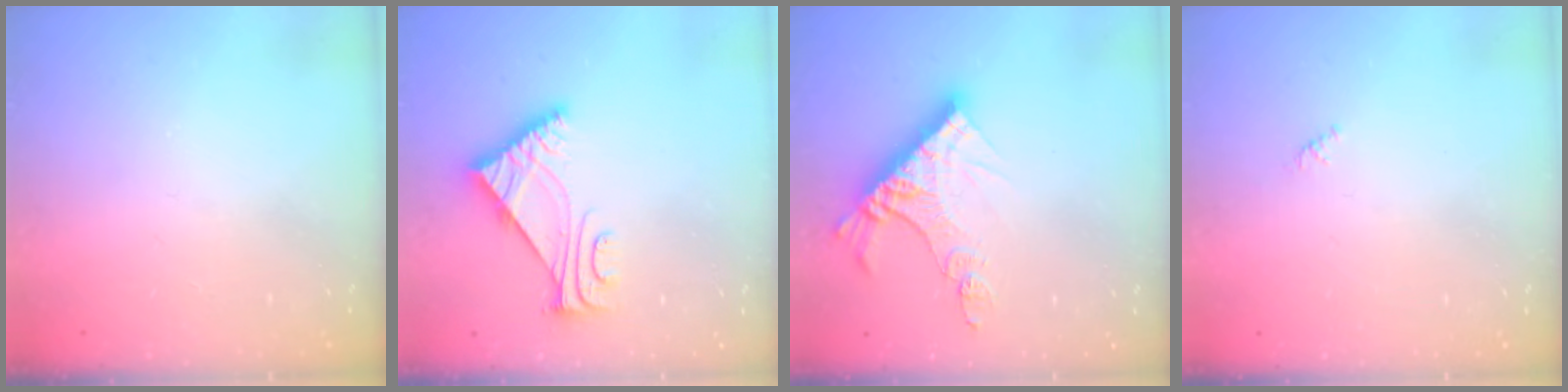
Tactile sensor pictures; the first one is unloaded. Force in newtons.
{"total": 6.6, "press": 6.6, "slide": 1.0}
{"total": 12.6, "press": 12.6, "slide": 1.1}
{"total": 0.8, "press": 0.7, "slide": 0.4}